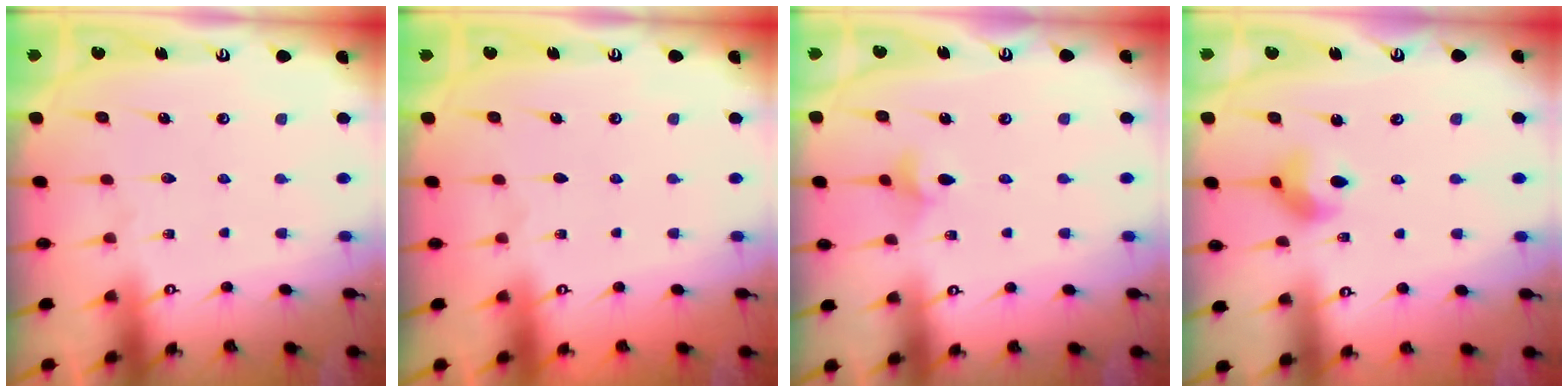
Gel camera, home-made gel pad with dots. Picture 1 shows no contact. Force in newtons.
{"total": 0.0}
{"total": 3.4, "press": 3.3, "slide": 0.5}
{"total": 6.4, "press": 6.3, "slide": 0.6}